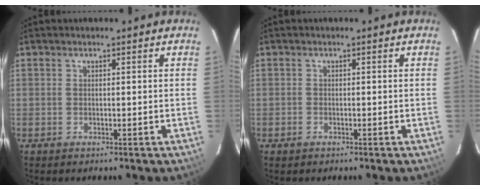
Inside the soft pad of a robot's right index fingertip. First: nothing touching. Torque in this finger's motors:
{"motor_torque": [0.12, 0.01, 0.00, 0.01]}